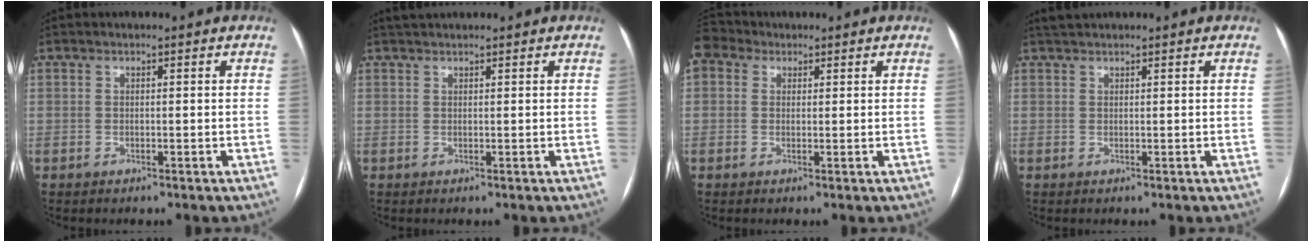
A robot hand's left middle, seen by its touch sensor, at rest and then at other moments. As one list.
[{"total": 2.1, "force": [2.0, 0.4, 0.7], "torque": [-0.011, 0.026, 0.035]}, {"total": 4.8, "force": [2.8, 3.5, 1.8], "torque": [-0.047, 0.035, 0.057]}, {"total": 1.8, "force": [1.7, 0.2, 0.5], "torque": [-0.011, 0.020, 0.033]}]